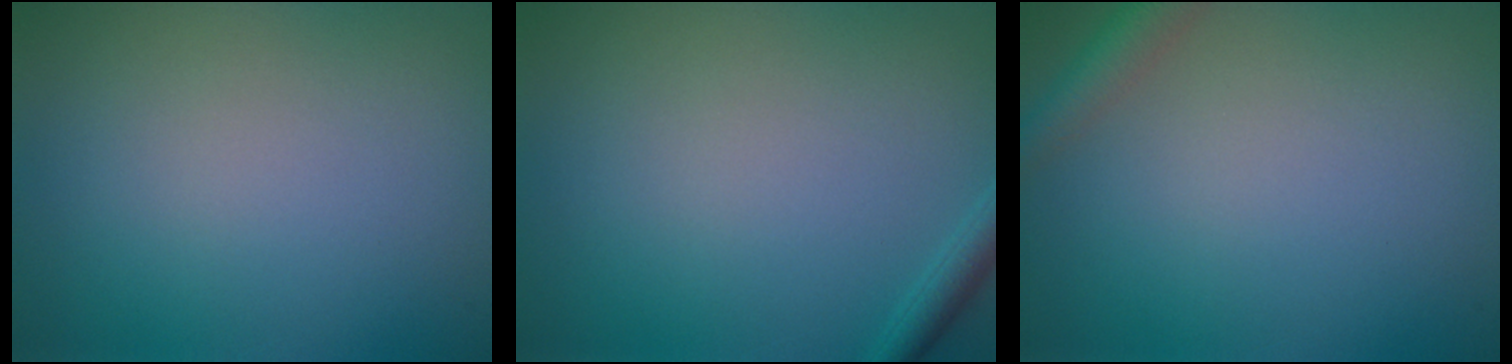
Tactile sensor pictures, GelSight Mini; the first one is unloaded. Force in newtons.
{"total": 1.4, "press": 1.4, "slide": 0.1}
{"total": 2.4, "press": 2.4, "slide": 0.2}